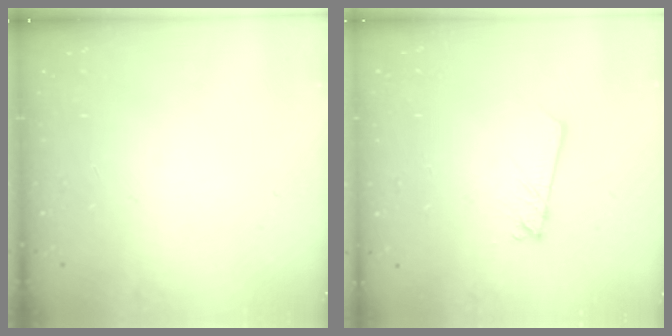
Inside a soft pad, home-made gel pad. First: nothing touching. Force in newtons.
{"total": 2.4, "press": 2.4, "slide": 0.2}